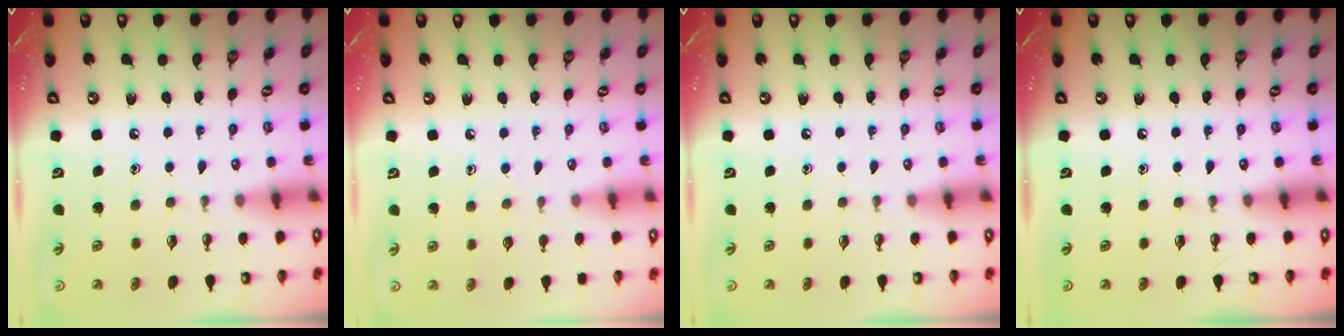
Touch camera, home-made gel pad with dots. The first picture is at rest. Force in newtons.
{"total": 4.4, "press": 4.4, "slide": 0.5}
{"total": 0.0}
{"total": 0.0}